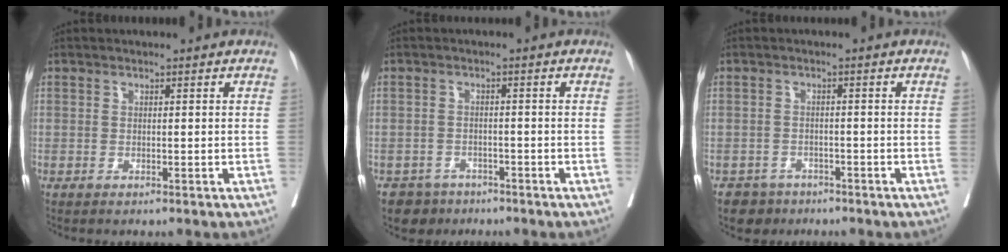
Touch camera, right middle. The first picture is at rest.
{"total": 3.4, "force": [-2.5, 2.3, -0.2], "torque": [0.007, 0.008, -0.041]}
{"total": 3.1, "force": [-2.2, 2.2, -0.2], "torque": [0.004, 0.008, -0.036]}